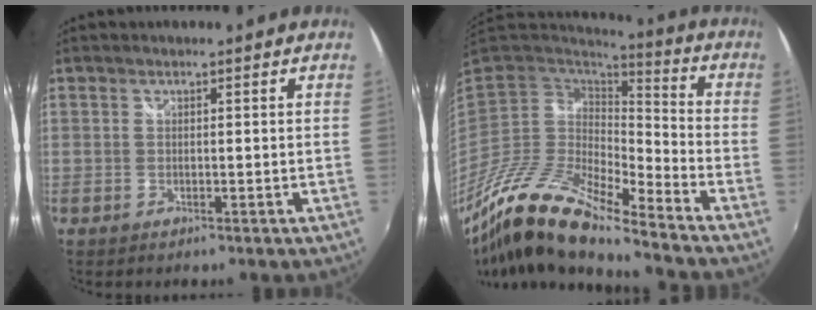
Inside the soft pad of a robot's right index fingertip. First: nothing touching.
{"total": 17.1, "force": [-13.3, 2.6, 10.4], "torque": [-0.186, -0.034, -0.264]}